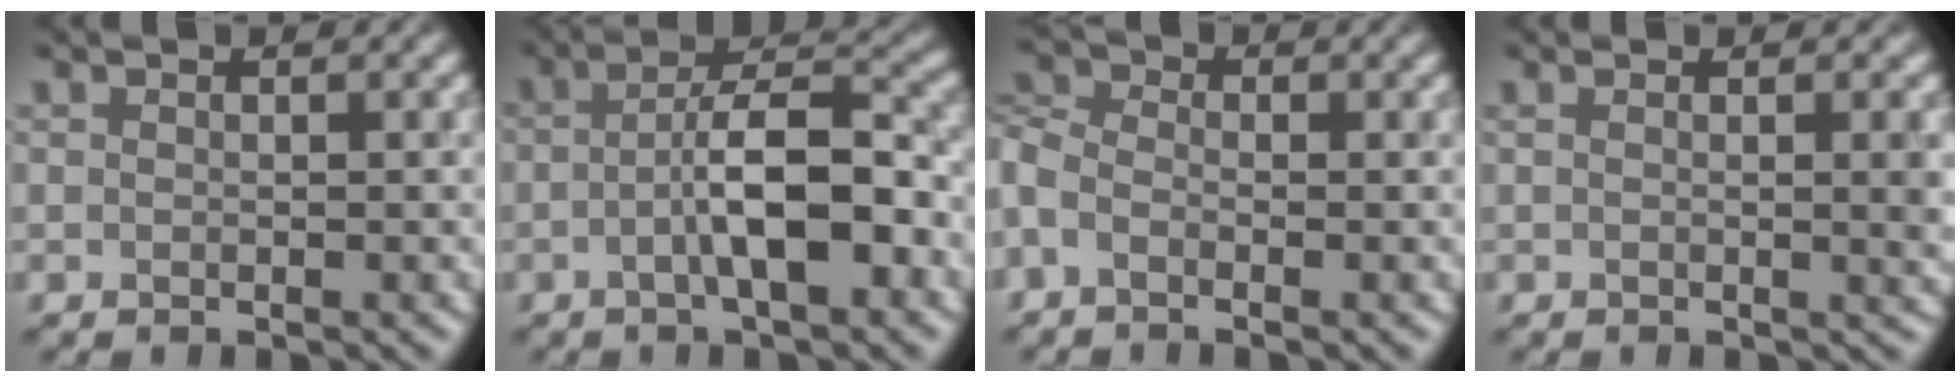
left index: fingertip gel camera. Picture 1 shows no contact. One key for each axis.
{"total": 6.3, "fx": -1.7, "fy": 1.7, "fz": 5.8, "tx": -0.097, "ty": 0.014, "tz": -0.035}
{"total": 2.8, "fx": -0.9, "fy": 1.8, "fz": 2.0, "tx": -0.059, "ty": 0.003, "tz": -0.032}
{"total": 3.3, "fx": 0.3, "fy": 0.9, "fz": 3.2, "tx": -0.035, "ty": 0.002, "tz": 0.004}